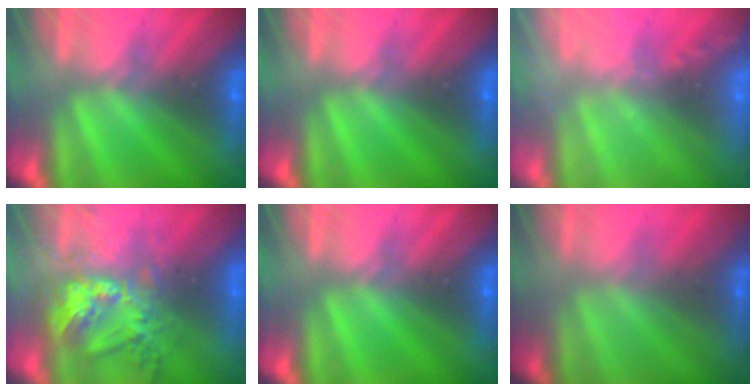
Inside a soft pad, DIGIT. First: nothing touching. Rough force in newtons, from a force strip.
{"total": 0.0}
{"total": 2.4}
{"total": 8.0}
{"total": 0.0}
{"total": 1.4}